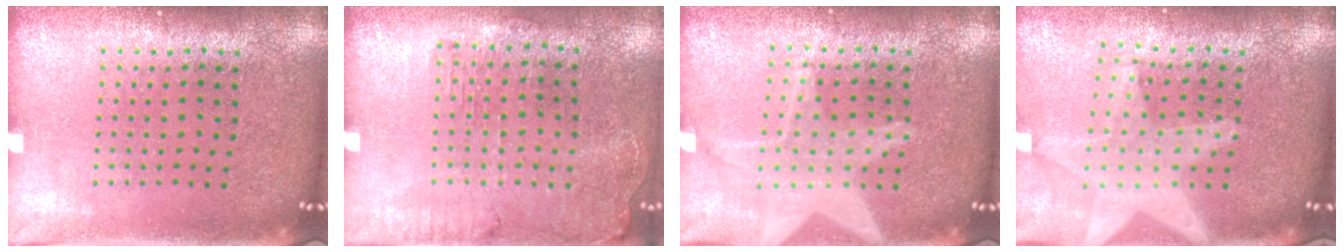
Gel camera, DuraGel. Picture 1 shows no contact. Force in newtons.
{"total": 1.3, "press": 1.3, "slide": 0.3}
{"total": 1.6, "press": 1.6, "slide": 0.2}
{"total": 2.2, "press": 1.8, "slide": 1.2}